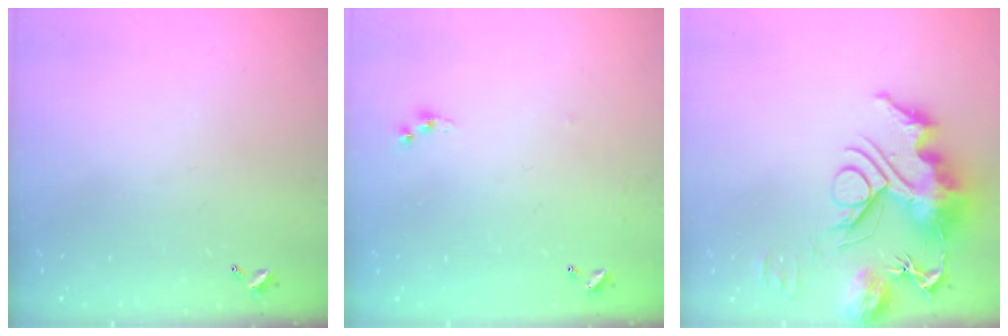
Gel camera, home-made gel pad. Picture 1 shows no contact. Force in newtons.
{"total": 4.8, "press": 4.7, "slide": 0.5}
{"total": 16.1, "press": 15.9, "slide": 2.3}